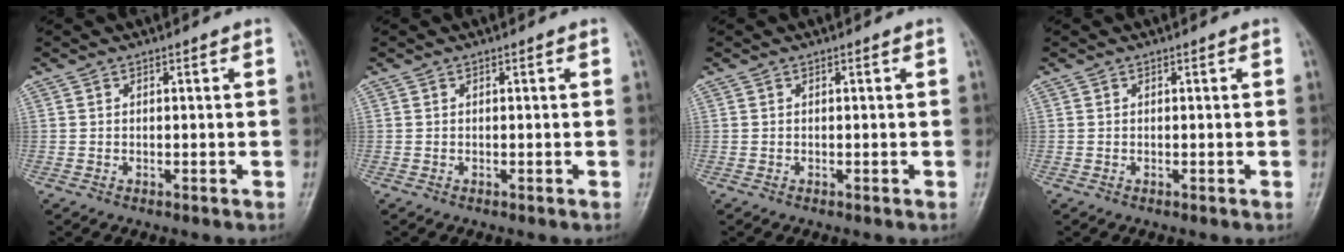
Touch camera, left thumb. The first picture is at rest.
{"total": 0.0}
{"total": 0.0}
{"total": 0.0}